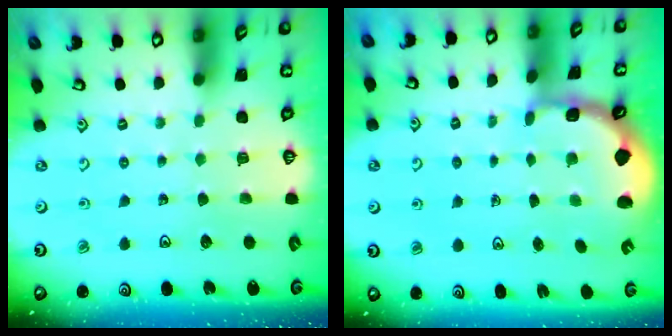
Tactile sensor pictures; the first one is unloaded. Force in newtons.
{"total": 1.8, "press": 1.7, "slide": 0.5}